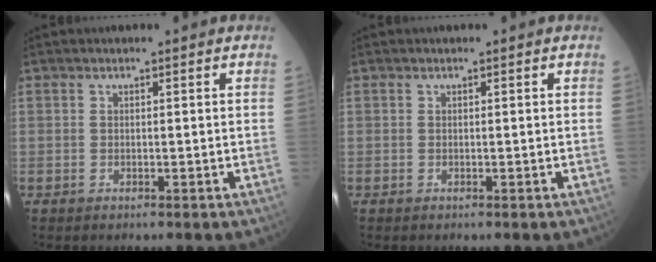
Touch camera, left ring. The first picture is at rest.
{"total": 0.0}